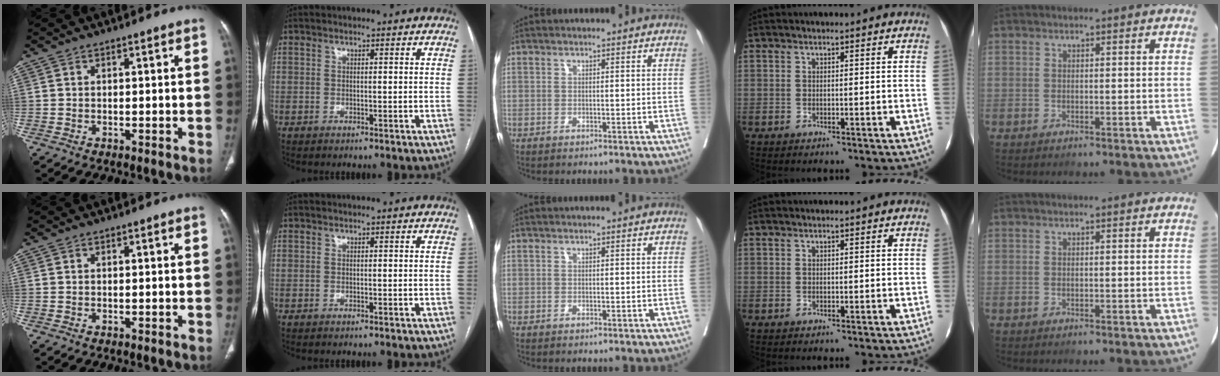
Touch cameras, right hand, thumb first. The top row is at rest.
{}